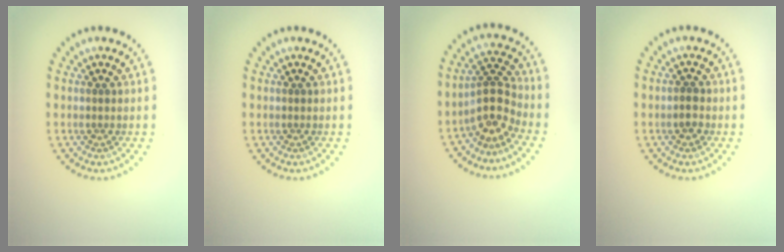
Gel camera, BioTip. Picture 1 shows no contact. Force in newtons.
{"total": 0.0}
{"total": 3.3, "press": 2.5, "slide": 2.1}
{"total": 1.3, "press": 1.2, "slide": 0.5}